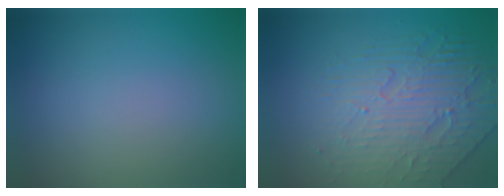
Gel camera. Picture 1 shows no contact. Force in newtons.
{"total": 4.3, "press": 4.0, "slide": 1.7}